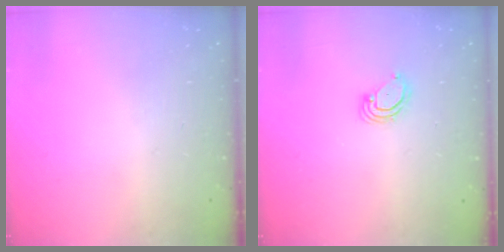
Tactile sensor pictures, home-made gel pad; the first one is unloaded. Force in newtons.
{"total": 3.5, "press": 3.5, "slide": 0.3}